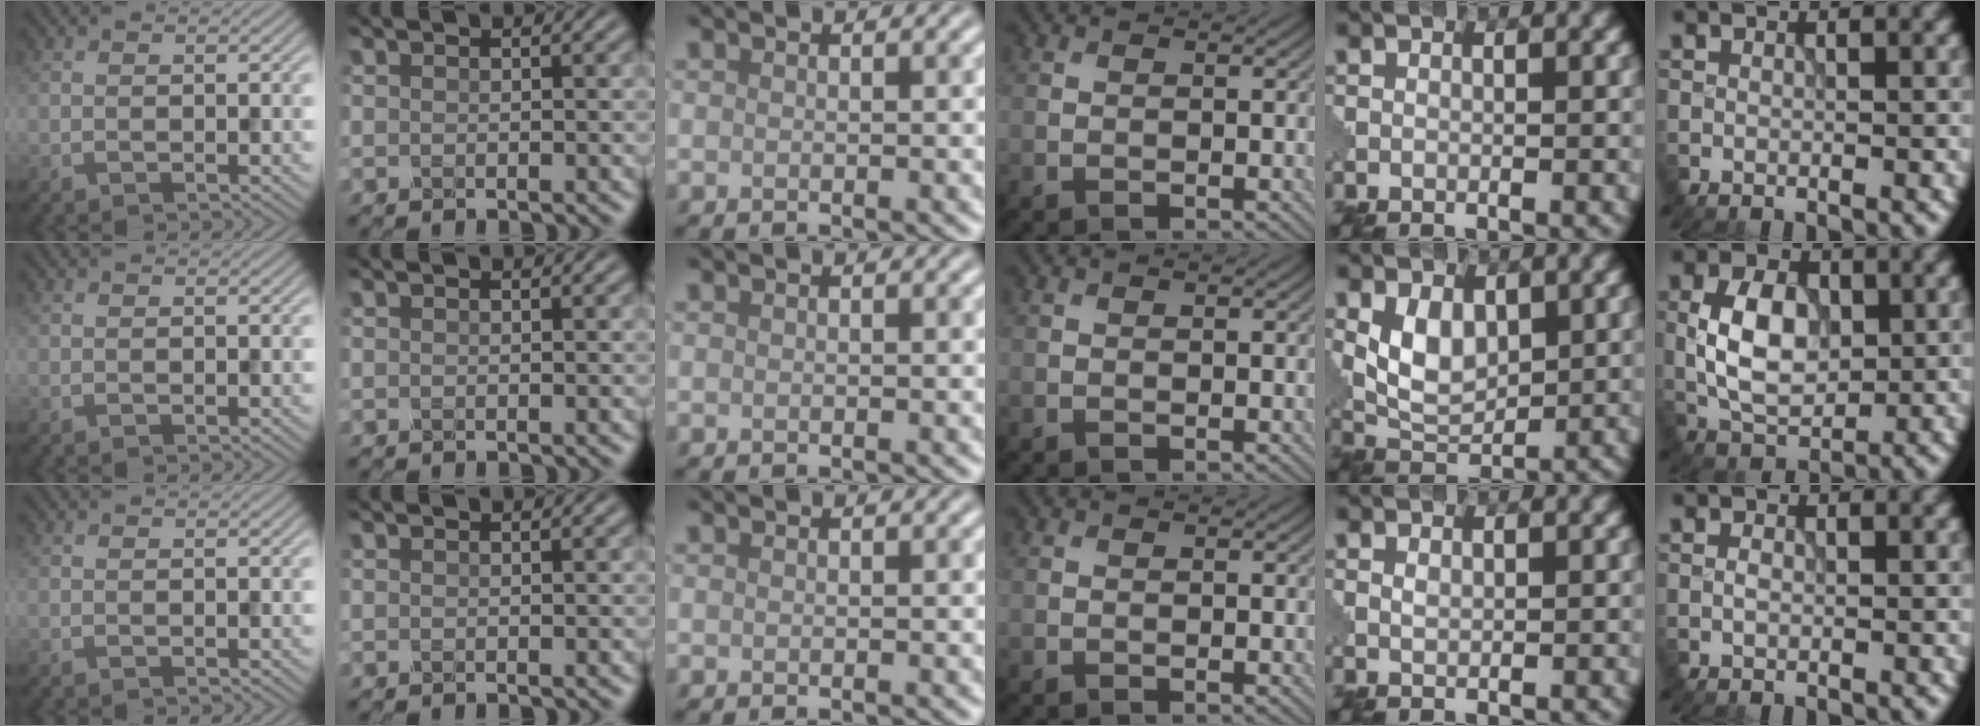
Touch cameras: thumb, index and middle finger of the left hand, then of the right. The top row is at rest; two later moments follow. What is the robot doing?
{"motion": "close", "object": "eyeshadow palette"}